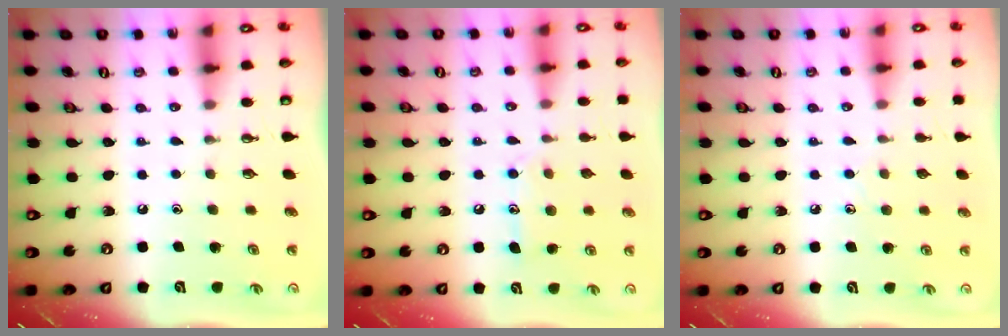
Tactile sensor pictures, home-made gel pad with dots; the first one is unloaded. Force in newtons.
{"total": 10.6, "press": 10.6, "slide": 0.8}
{"total": 5.1, "press": 5.0, "slide": 0.6}